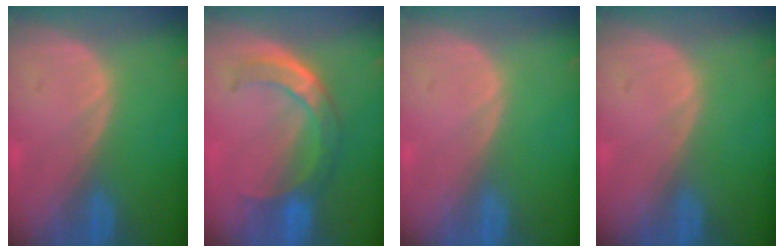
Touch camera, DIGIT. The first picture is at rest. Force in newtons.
{"total": 8.1, "press": 6.7, "slide": 4.4}
{"total": 0.0}
{"total": 0.0}